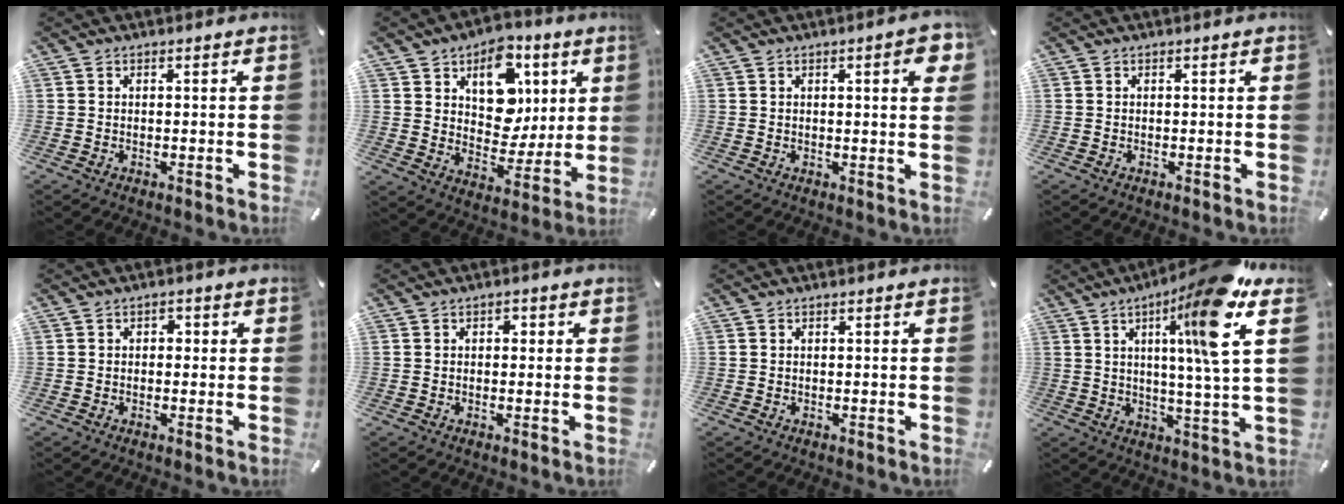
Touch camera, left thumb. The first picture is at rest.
{"total": 13.8, "force": [5.5, 10.8, 6.7], "torque": [-0.078, -0.036, 0.099]}
{"total": 5.4, "force": [1.7, 1.3, 5.0], "torque": [-0.071, -0.002, 0.023]}
{"total": 0.0}
{"total": 1.5, "force": [-0.3, 1.2, 0.9], "torque": [-0.018, 0.009, -0.009]}
{"total": 1.5, "force": [0.1, 1.1, 0.9], "torque": [-0.010, 0.005, -0.003]}
{"total": 0.0}
{"total": 17.2, "force": [6.8, 0.1, 15.7], "torque": [-0.251, -0.027, 0.083]}